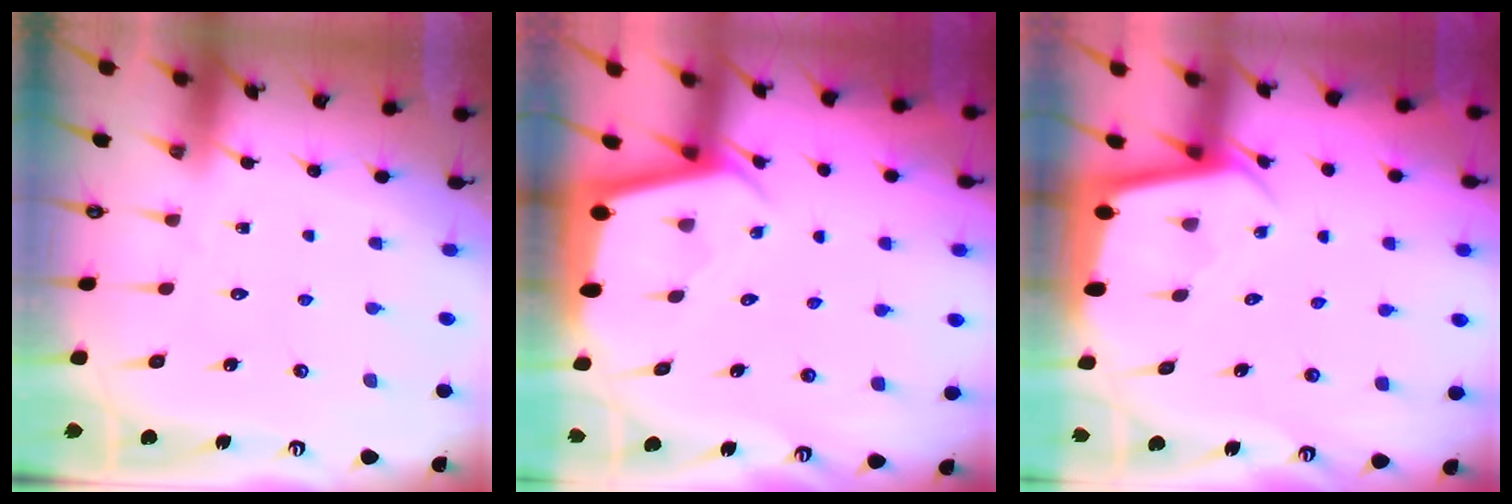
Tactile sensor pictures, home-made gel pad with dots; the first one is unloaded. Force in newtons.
{"total": 2.2, "press": 2.2, "slide": 0.1}
{"total": 2.5, "press": 2.5, "slide": 0.1}